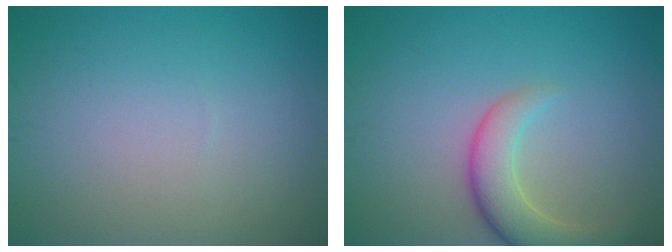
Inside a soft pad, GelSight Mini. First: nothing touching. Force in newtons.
{"total": 4.6, "press": 4.6, "slide": 0.5}